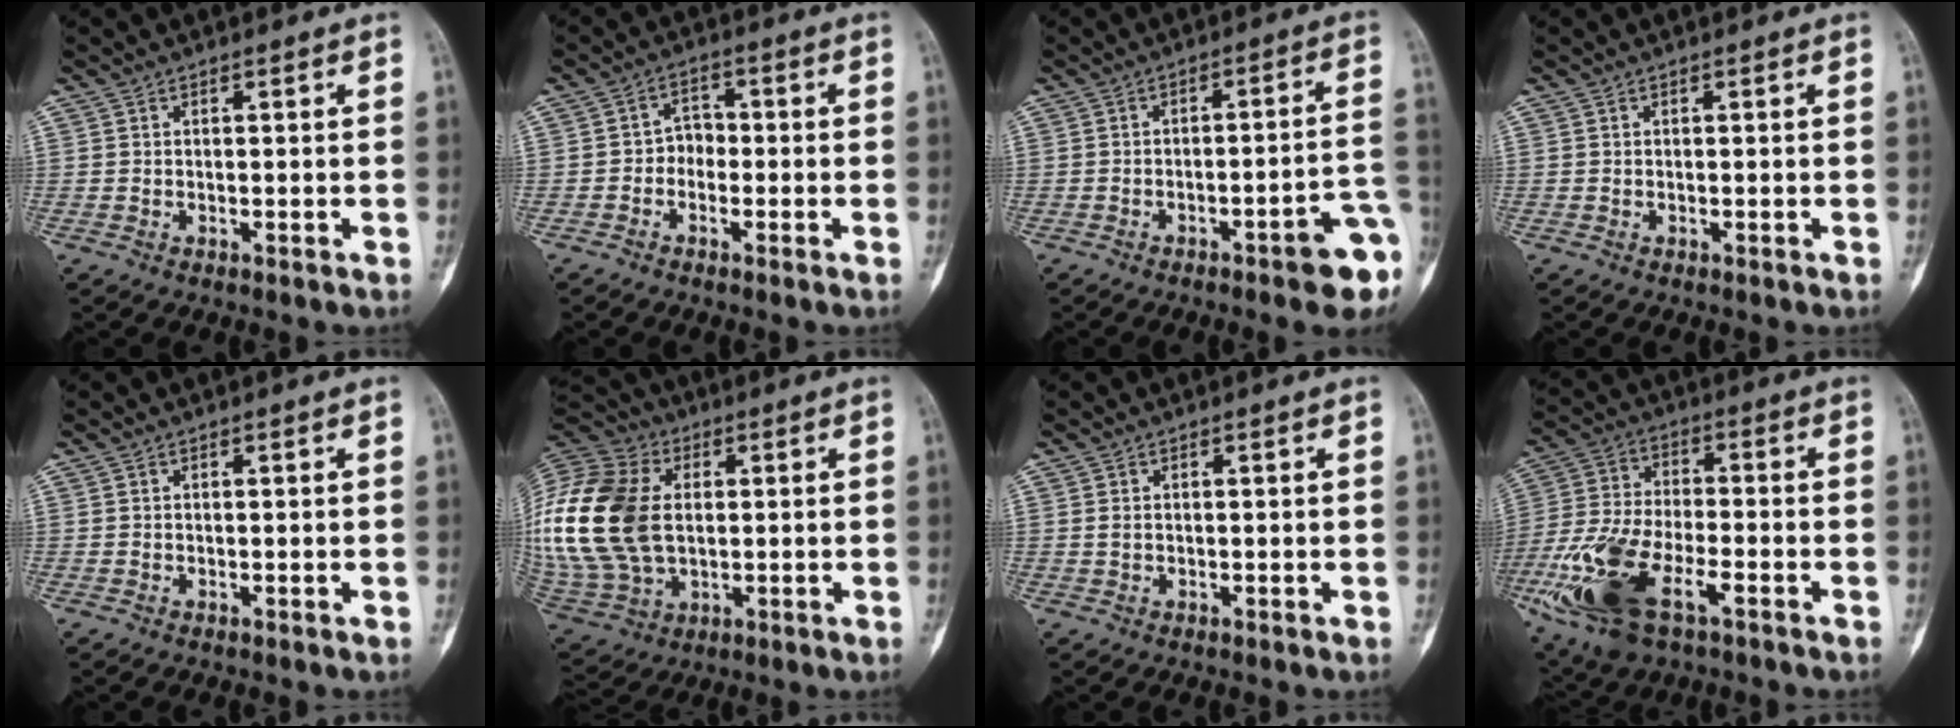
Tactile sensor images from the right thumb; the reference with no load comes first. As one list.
[{"total": 3.2, "force": [-1.1, 2.6, 1.5], "torque": [-0.004, 0.018, -0.031]}, {"total": 10.3, "force": [-4.6, 2.0, 9.0], "torque": [-0.101, 0.030, -0.053]}, {"total": 0.0}, {"total": 0.0}, {"total": 27.5, "force": [2.5, 19.0, 19.7], "torque": [-0.452, 0.009, 0.058]}, {"total": 0.9, "force": [0.2, 0.6, 0.7], "torque": [-0.018, 0.003, 0.007]}, {"total": 18.7, "force": [-7.8, 8.5, 14.8], "torque": [-0.317, 0.007, -0.141]}]